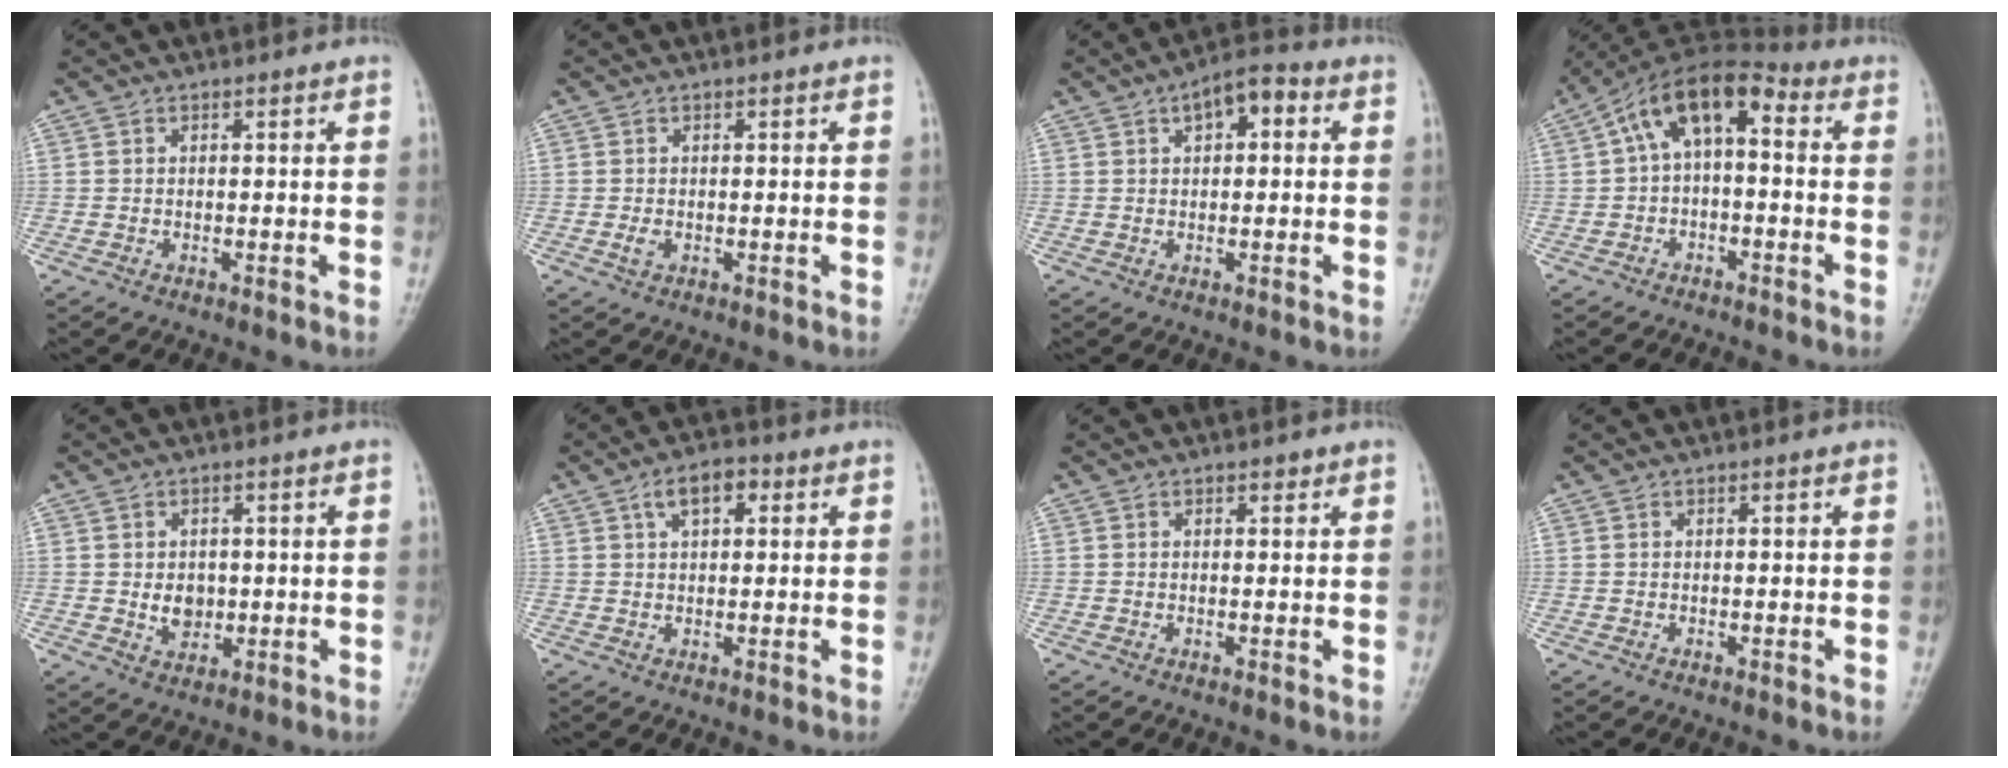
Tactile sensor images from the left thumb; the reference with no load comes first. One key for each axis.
{"total": 1.2, "fx": -0.3, "fy": 0.8, "fz": 0.9, "tx": -0.016, "ty": -0.001, "tz": -0.007}
{"total": 6.4, "fx": 2.1, "fy": 3.3, "fz": 5.1, "tx": -0.059, "ty": 0.018, "tz": 0.022}
{"total": 10.1, "fx": 1.0, "fy": 5.4, "fz": 8.5, "tx": -0.135, "ty": 0.045, "tz": 0.002}
{"total": 4.1, "fx": -0.1, "fy": 3.2, "fz": 2.5, "tx": -0.022, "ty": -0.002, "tz": 0.005}
{"total": 5.4, "fx": 2.1, "fy": 2.9, "fz": 4.0, "tx": -0.057, "ty": 0.009, "tz": 0.029}
{"total": 0.6, "fx": 0.4, "fy": 0.3, "fz": 0.2, "tx": 0.004, "ty": -0.002, "tz": 0.003}
{"total": 0.0}